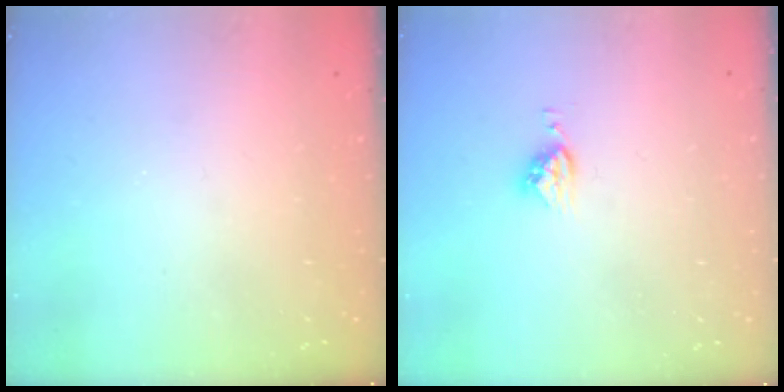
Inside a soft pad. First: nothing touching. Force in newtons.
{"total": 5.0, "press": 5.0, "slide": 0.1}